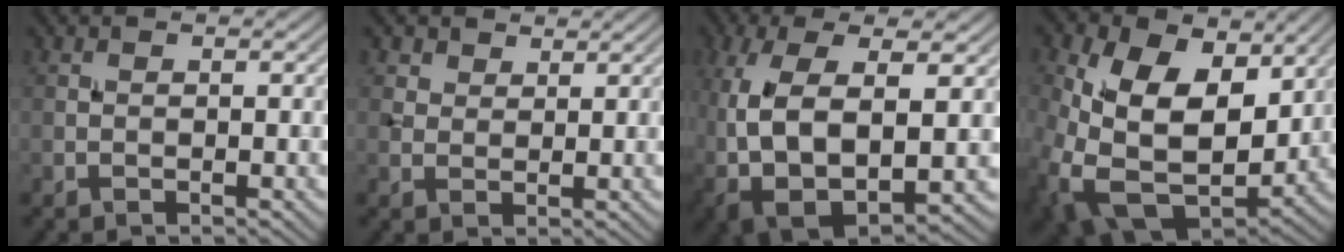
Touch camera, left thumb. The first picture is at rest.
{"total": 2.9, "force": [2.1, 1.8, 0.9], "torque": [-0.025, -0.002, 0.048]}
{"total": 11.6, "force": [-0.3, 6.5, 9.5], "torque": [-0.212, -0.017, 0.002]}
{"total": 17.2, "force": [1.6, 11.9, 12.3], "torque": [-0.269, -0.036, 0.044]}